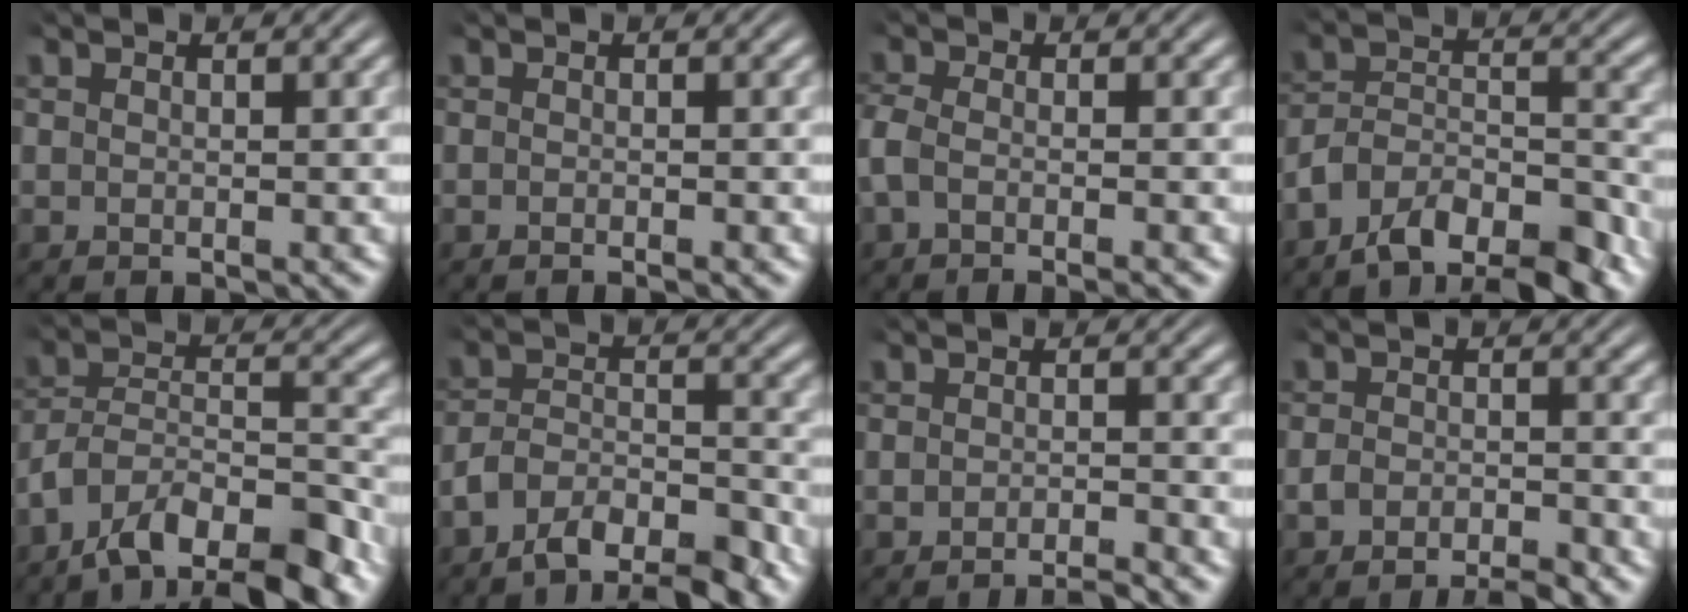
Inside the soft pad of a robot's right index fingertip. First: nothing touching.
{"total": 0.8, "force": [-0.7, -0.1, 0.3], "torque": [-0.003, 0.002, -0.015]}
{"total": 3.4, "force": [-1.9, 1.3, 2.5], "torque": [-0.056, -0.009, -0.029]}
{"total": 10.1, "force": [-6.9, 6.4, 3.9], "torque": [-0.076, -0.038, -0.115]}
{"total": 10.7, "force": [-5.9, 7.3, 5.2], "torque": [-0.104, -0.036, -0.097]}
{"total": 7.9, "force": [-5.8, 4.3, 3.3], "torque": [-0.056, -0.025, -0.100]}
{"total": 2.0, "force": [-1.9, -0.1, 0.5], "torque": [-0.004, -0.003, -0.036]}
{"total": 2.6, "force": [-2.3, 0.5, 1.0], "torque": [-0.019, -0.006, -0.042]}